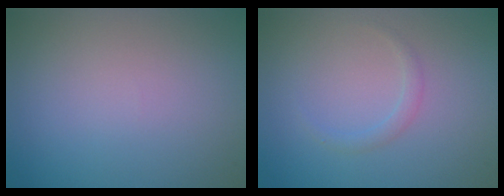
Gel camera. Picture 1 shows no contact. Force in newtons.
{"total": 1.0, "press": 1.0, "slide": 0.0}